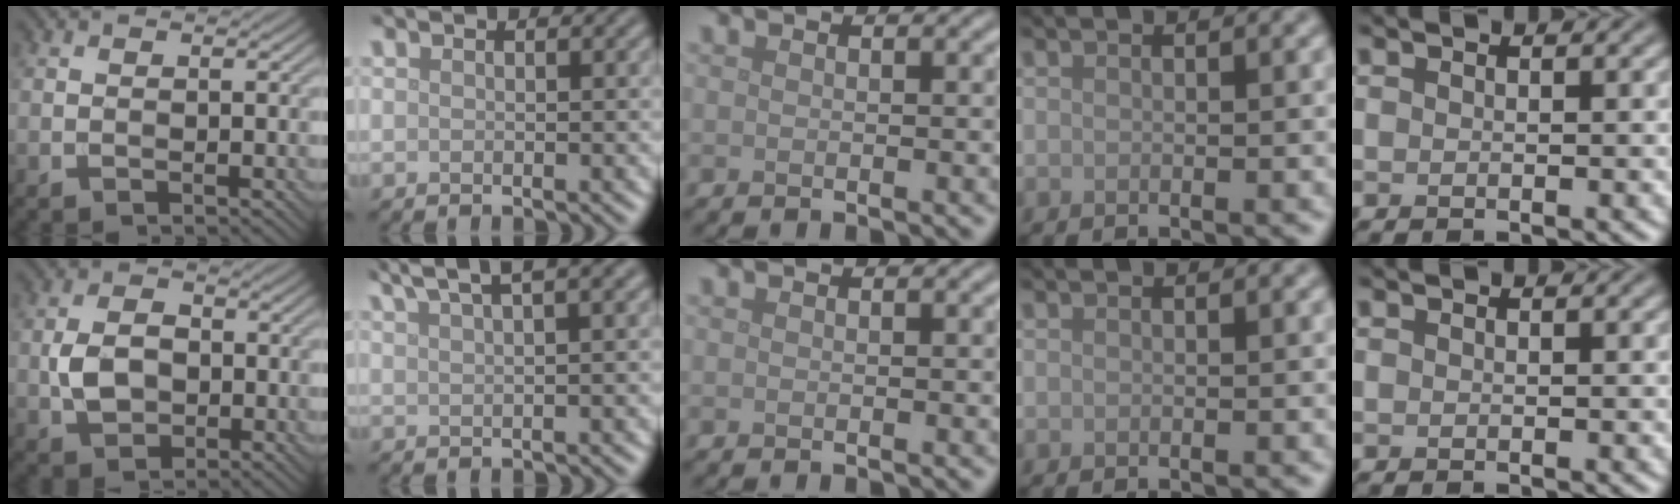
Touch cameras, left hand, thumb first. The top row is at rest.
{"thumb": {"total": 5.6, "force": [-0.6, 4.0, 3.9], "torque": [-0.079, -0.005, -0.011]}, "index": {"total": 5.9, "force": [4.4, 1.3, 3.7], "torque": [-0.046, 0.024, 0.055]}}